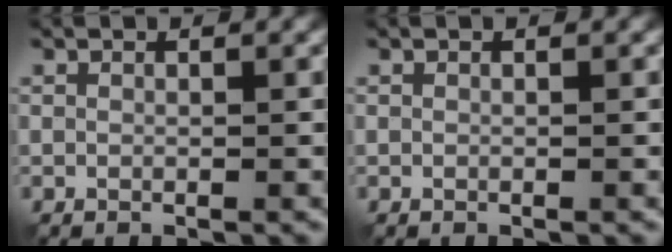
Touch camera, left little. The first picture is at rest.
{"total": 0.0}